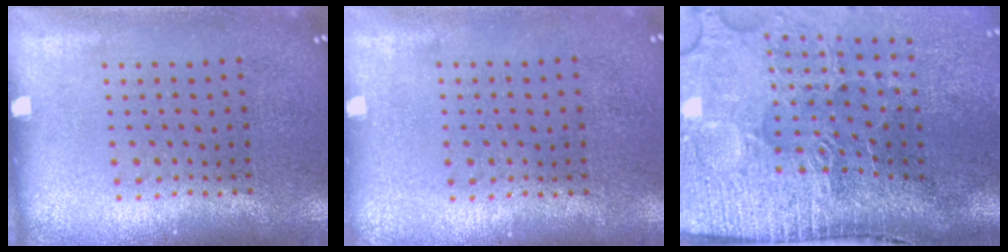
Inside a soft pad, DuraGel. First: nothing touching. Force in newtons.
{"total": 0.0}
{"total": 5.1, "press": 4.1, "slide": 3.0}